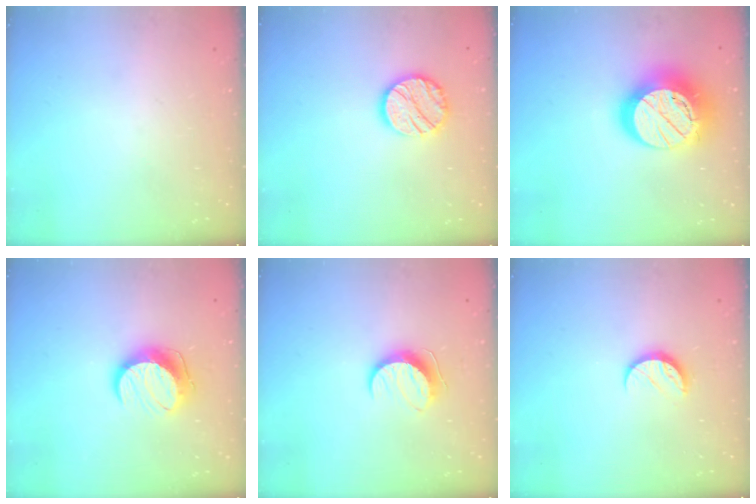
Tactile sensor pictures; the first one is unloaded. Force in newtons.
{"total": 12.6, "press": 12.6, "slide": 0.5}
{"total": 21.8, "press": 21.7, "slide": 1.5}
{"total": 11.5, "press": 11.5, "slide": 0.8}
{"total": 10.0, "press": 10.0, "slide": 0.3}
{"total": 7.5, "press": 7.4, "slide": 0.9}